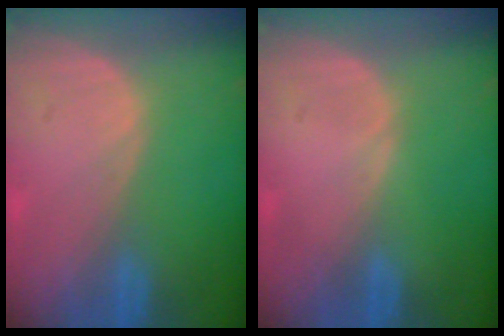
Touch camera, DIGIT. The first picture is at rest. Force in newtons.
{"total": 0.0}